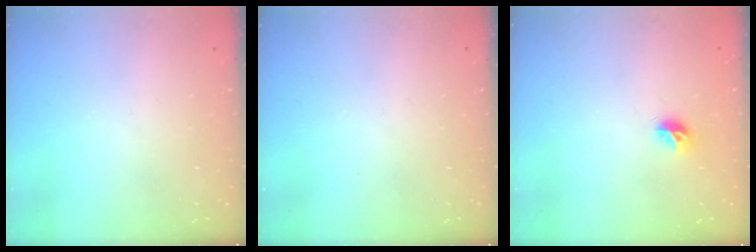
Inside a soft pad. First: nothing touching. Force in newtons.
{"total": 0.0}
{"total": 5.8, "press": 5.8, "slide": 0.5}